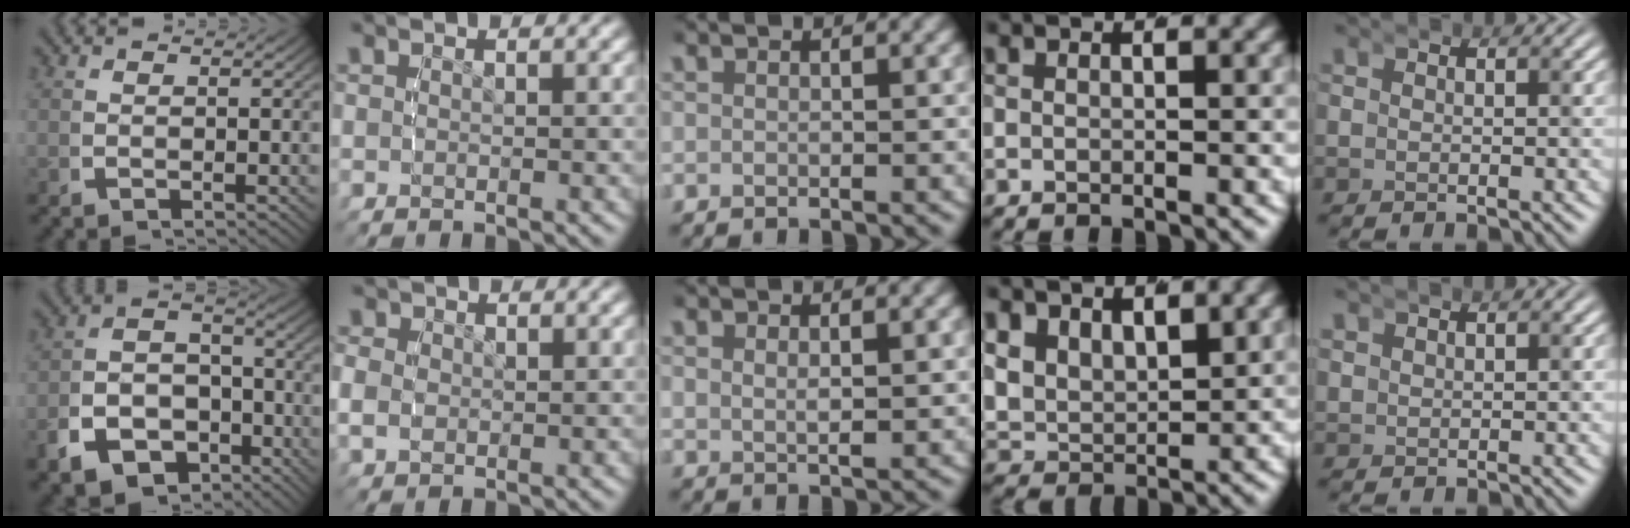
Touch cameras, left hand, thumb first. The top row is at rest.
{"thumb": {"total": 12.1, "force": [-4.4, 9.6, 5.9], "torque": [-0.111, -0.039, -0.068]}, "index": {"total": 3.0, "force": [0.1, 2.6, 1.5], "torque": [-0.039, -0.009, 0.007]}, "middle": {"total": 1.3, "force": [0.7, 0.4, 1.0], "torque": [-0.018, -0.009, 0.021]}, "ring": {"total": 7.5, "force": [1.2, 6.6, 3.3], "torque": [-0.109, -0.024, 0.012]}, "little": {"total": 1.5, "force": [1.3, 0.4, 0.4], "torque": [-0.011, 0.005, 0.025]}}